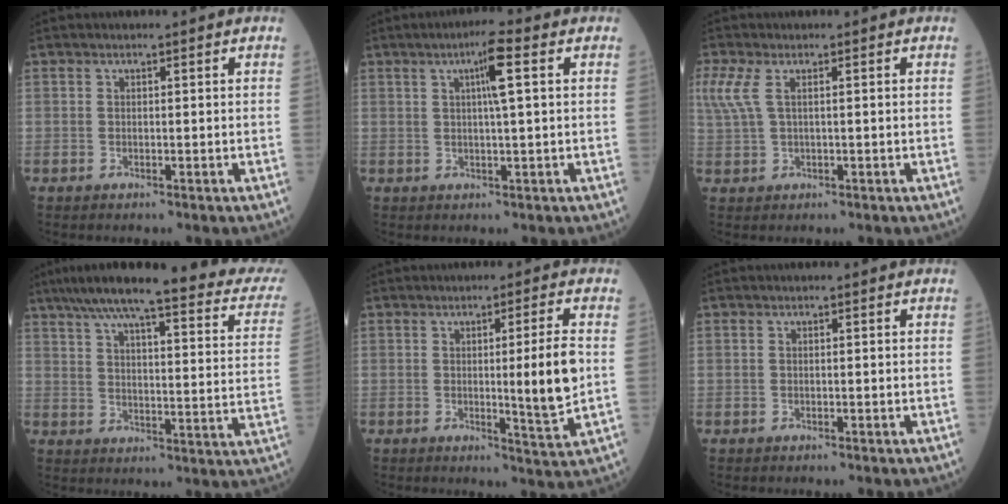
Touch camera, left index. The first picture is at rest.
{"total": 4.7, "force": [1.3, -0.4, 4.5], "torque": [-0.073, 0.002, 0.018]}
{"total": 5.2, "force": [1.9, 1.9, 4.4], "torque": [-0.137, 0.020, 0.043]}
{"total": 27.4, "force": [22.5, 3.2, 15.2], "torque": [-0.216, -0.016, 0.274]}
{"total": 7.1, "force": [-0.2, -1.0, 7.0], "torque": [-0.103, -0.020, -0.002]}
{"total": 0.0}